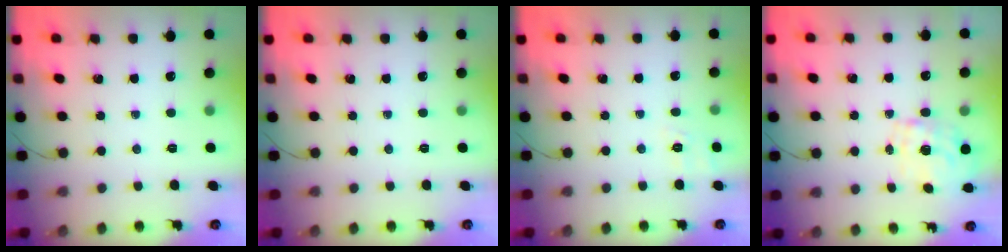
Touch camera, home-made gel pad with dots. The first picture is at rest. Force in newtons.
{"total": 0.0}
{"total": 2.3, "press": 1.3, "slide": 1.9}
{"total": 1.7, "press": 1.5, "slide": 0.8}